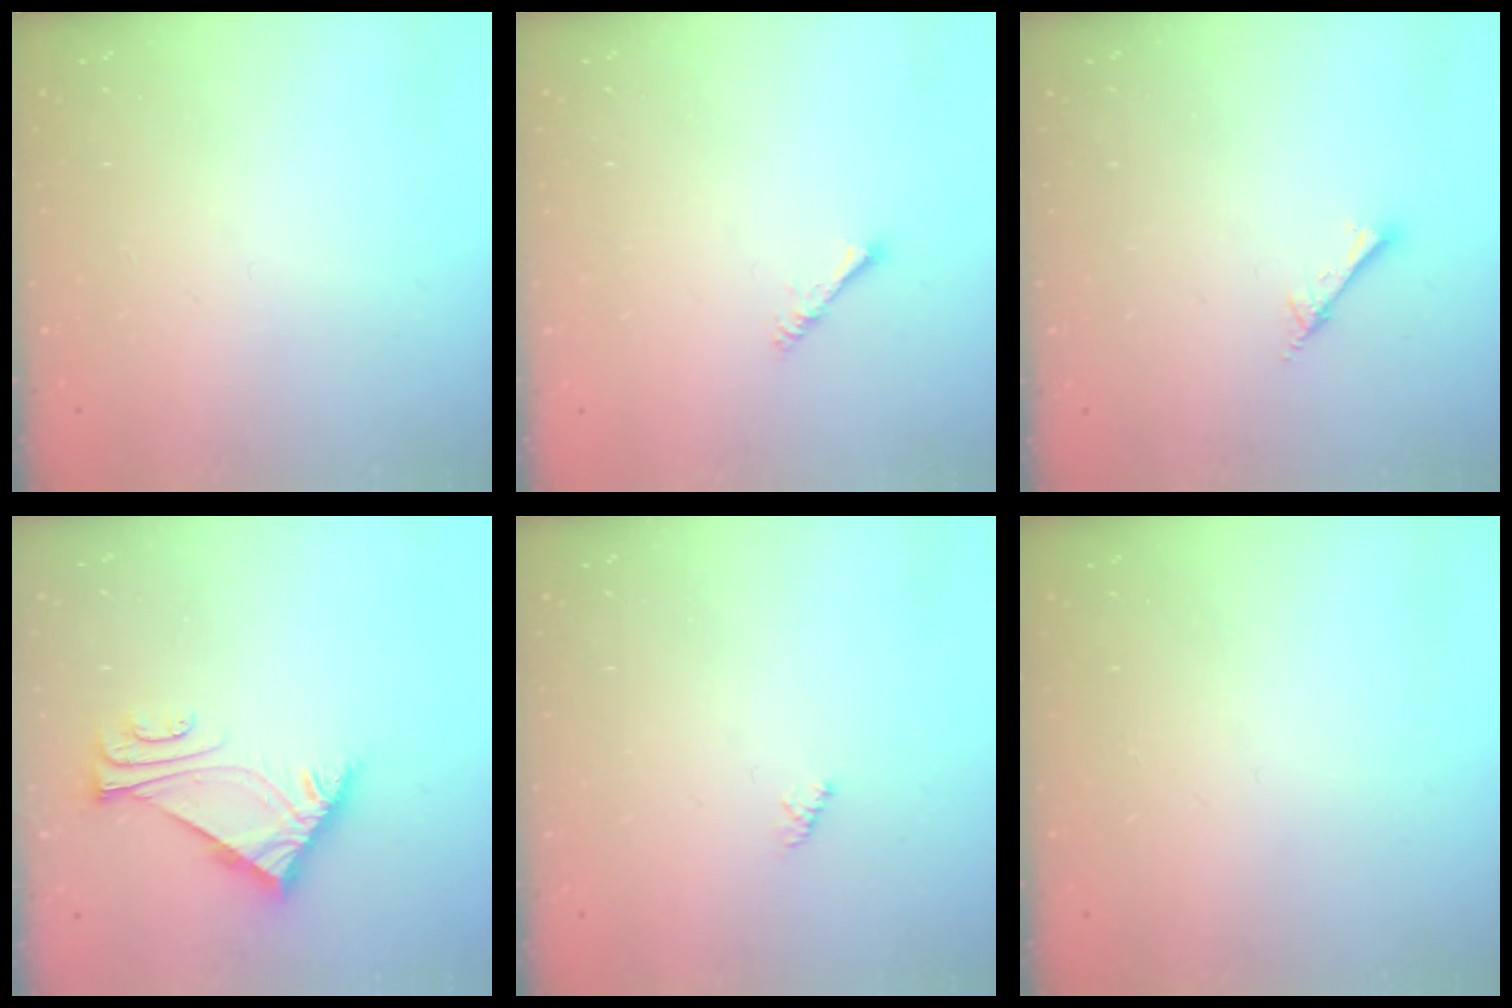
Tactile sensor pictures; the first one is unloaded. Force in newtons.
{"total": 1.4, "press": 1.3, "slide": 0.3}
{"total": 2.2, "press": 2.2, "slide": 0.3}
{"total": 6.4, "press": 6.3, "slide": 0.9}
{"total": 1.5, "press": 1.4, "slide": 0.4}
{"total": 0.0}